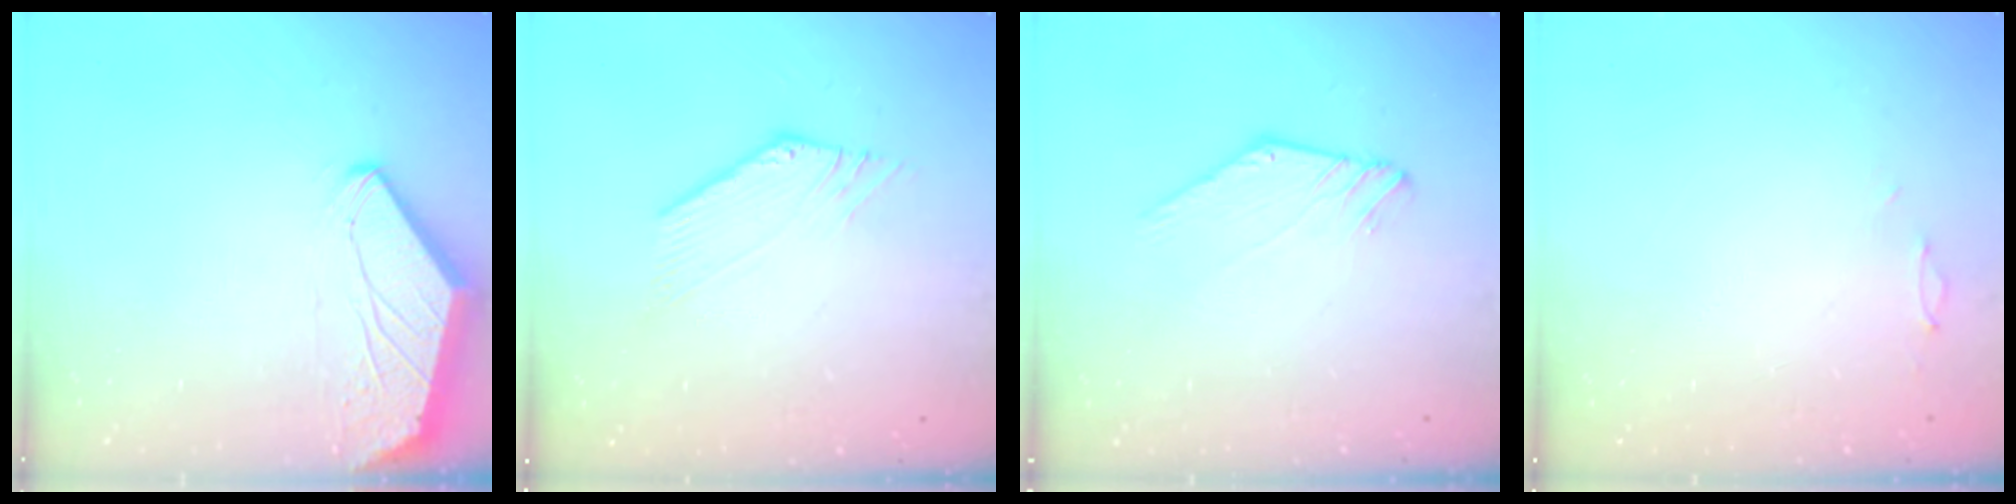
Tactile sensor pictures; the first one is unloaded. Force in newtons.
{"total": 0.0}
{"total": 1.4, "press": 1.4, "slide": 0.1}
{"total": 0.0}